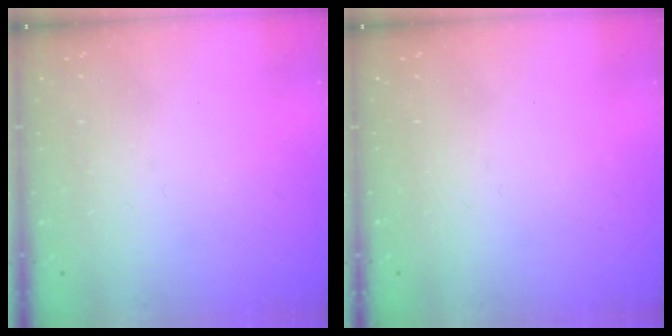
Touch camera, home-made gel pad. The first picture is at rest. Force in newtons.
{"total": 0.0}